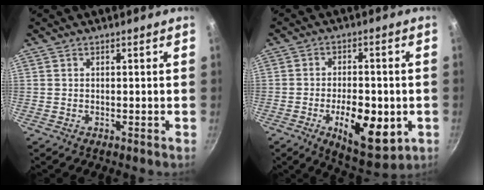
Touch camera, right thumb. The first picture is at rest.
{"total": 13.4, "force": [-3.9, 6.1, 11.3], "torque": [-0.154, 0.003, -0.048]}